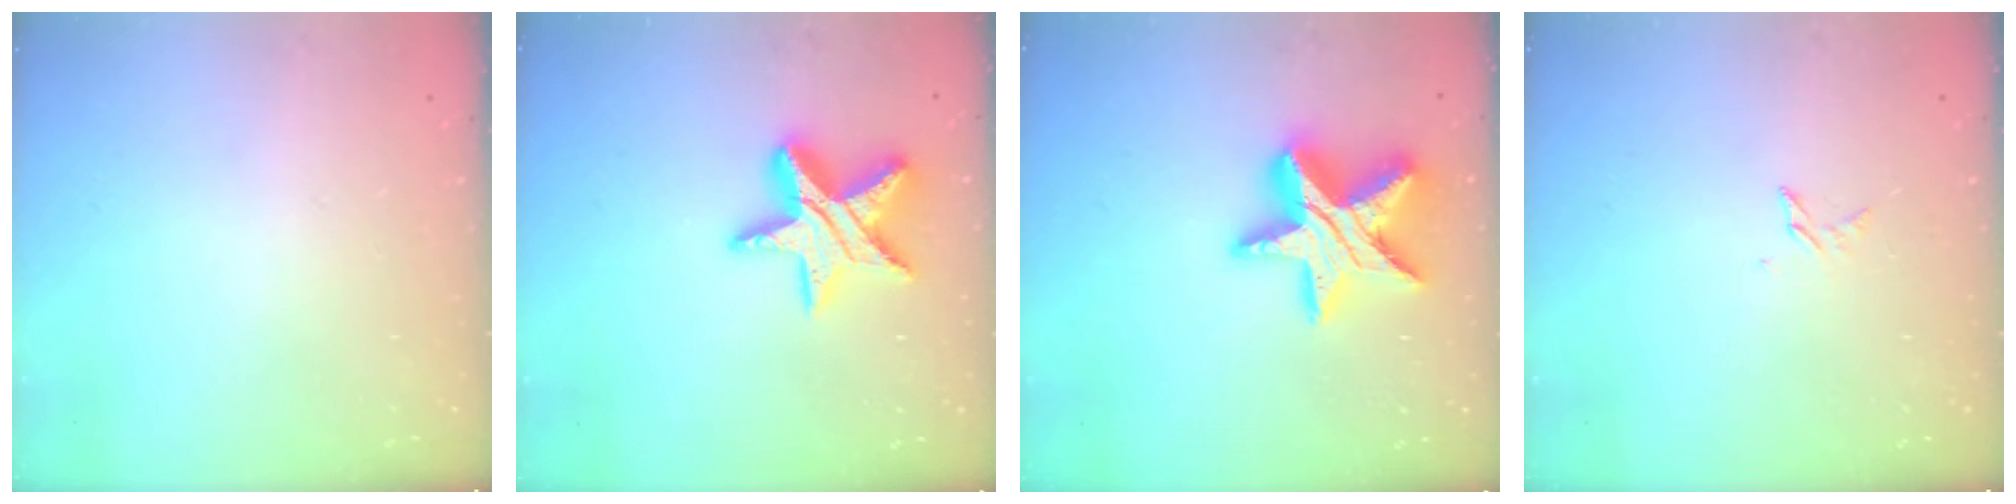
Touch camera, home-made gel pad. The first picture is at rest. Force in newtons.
{"total": 15.0, "press": 14.9, "slide": 1.1}
{"total": 18.9, "press": 18.8, "slide": 1.3}
{"total": 3.5, "press": 3.5, "slide": 0.4}